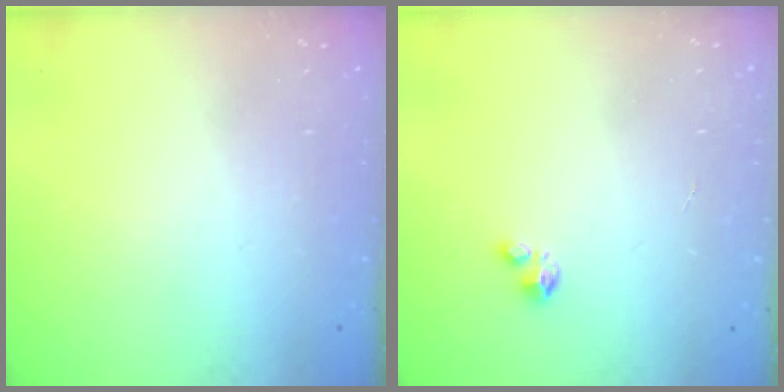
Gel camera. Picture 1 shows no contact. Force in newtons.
{"total": 1.2, "press": 1.2, "slide": 0.2}